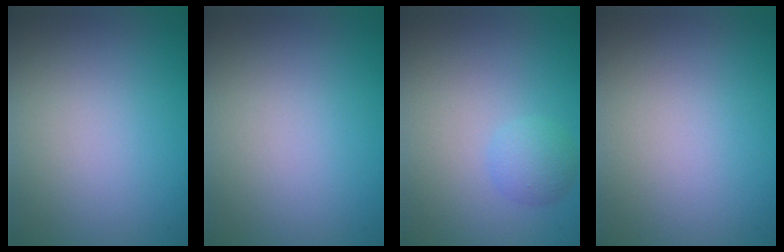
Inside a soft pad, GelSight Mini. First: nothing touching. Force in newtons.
{"total": 0.0}
{"total": 1.8, "press": 1.8, "slide": 0.1}
{"total": 0.0}